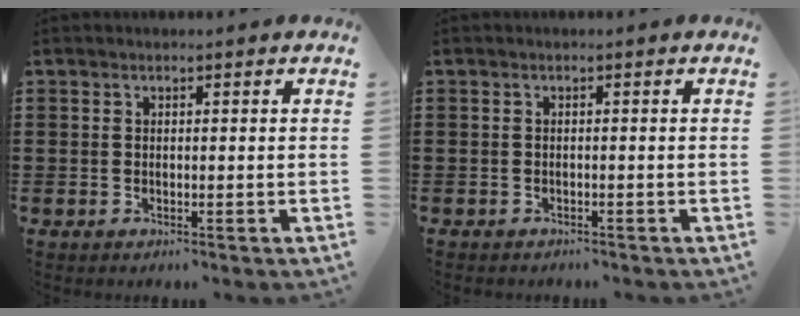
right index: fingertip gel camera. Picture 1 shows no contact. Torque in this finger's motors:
{"motor_torque": [-2.14, 0.00, -1.05, -0.21]}